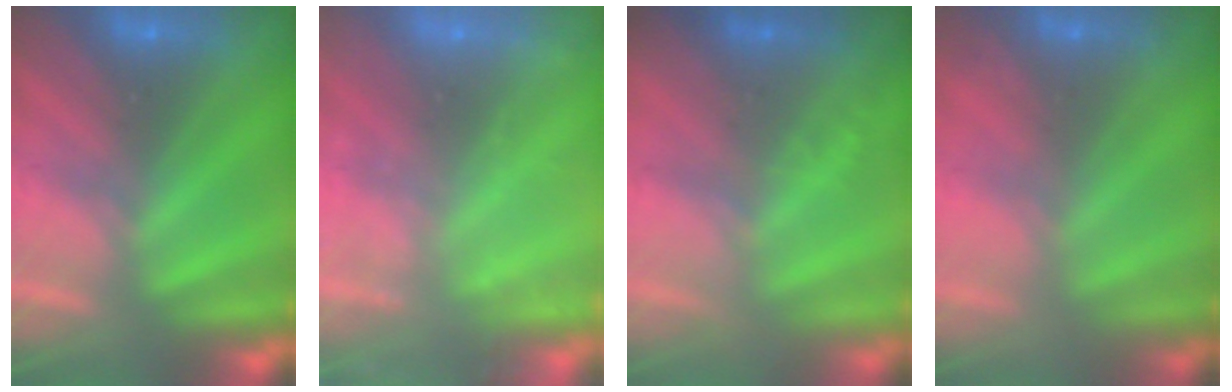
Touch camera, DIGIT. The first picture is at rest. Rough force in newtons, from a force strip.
{"total": 2.4}
{"total": 1.8}
{"total": 1.8}